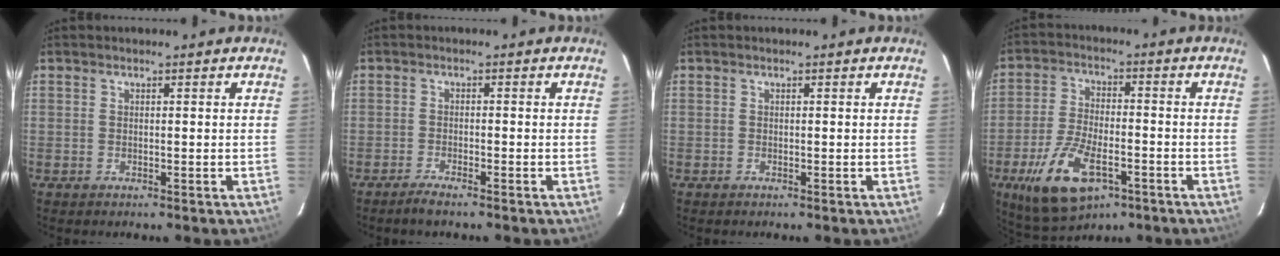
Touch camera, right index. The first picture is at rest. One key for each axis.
{"total": 2.6, "fx": -2.2, "fy": 0.2, "fz": 1.3, "tx": -0.042, "ty": -0.003, "tz": -0.046}
{"total": 0.0}
{"total": 14.1, "fx": -6.8, "fy": 6.4, "fz": 10.5, "tx": -0.229, "ty": -0.024, "tz": -0.118}